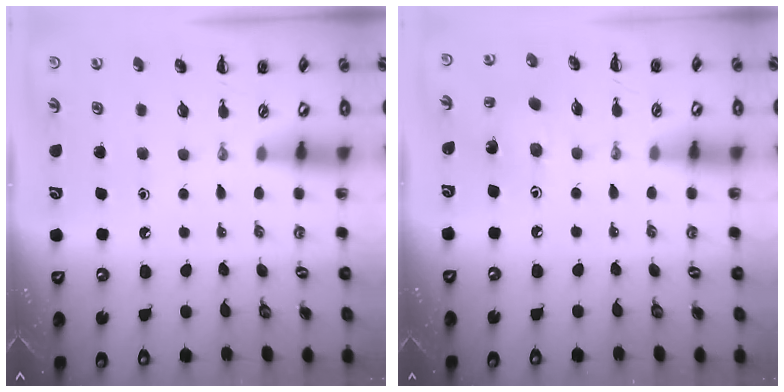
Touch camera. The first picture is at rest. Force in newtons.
{"total": 3.6, "press": 3.4, "slide": 1.2}